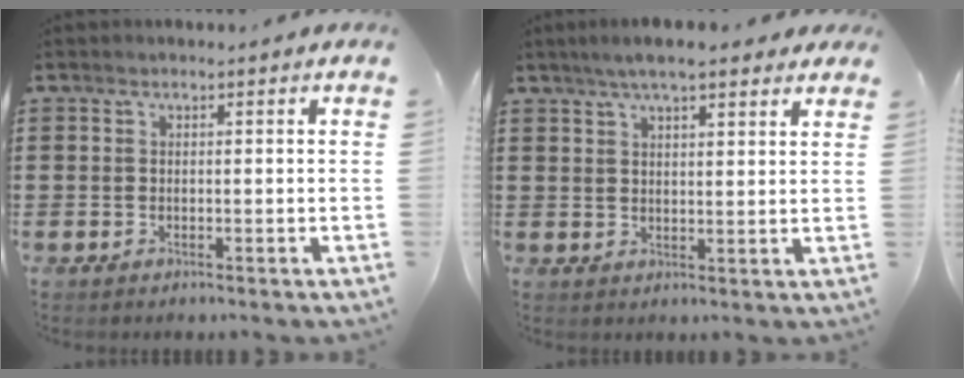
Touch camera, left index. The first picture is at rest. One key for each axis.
{"total": 5.5, "fx": 4.4, "fy": 1.1, "fz": 3.2, "tx": -0.071, "ty": 0.002, "tz": 0.078}